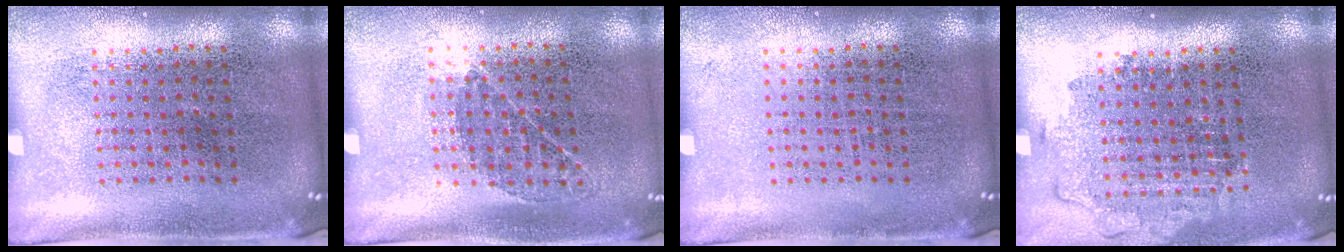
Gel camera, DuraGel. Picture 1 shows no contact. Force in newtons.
{"total": 0.9, "press": 0.6, "slide": 0.7}
{"total": 0.0}
{"total": 1.1, "press": 1.0, "slide": 0.5}